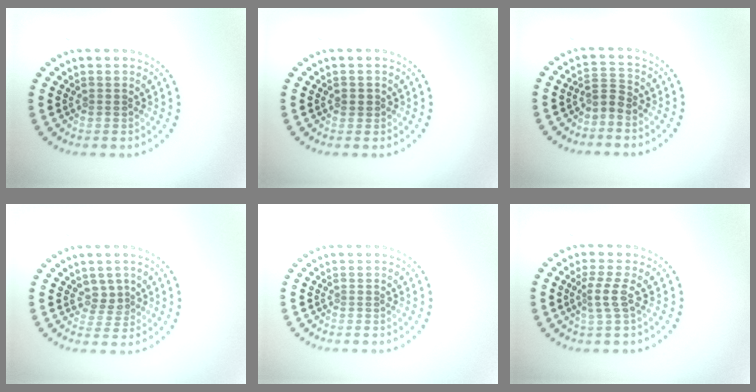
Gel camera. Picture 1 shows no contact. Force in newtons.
{"total": 0.8, "press": 0.7, "slide": 0.1}
{"total": 1.9, "press": 1.3, "slide": 1.3}
{"total": 1.9, "press": 1.4, "slide": 1.3}
{"total": 0.0}
{"total": 2.0, "press": 1.4, "slide": 1.5}